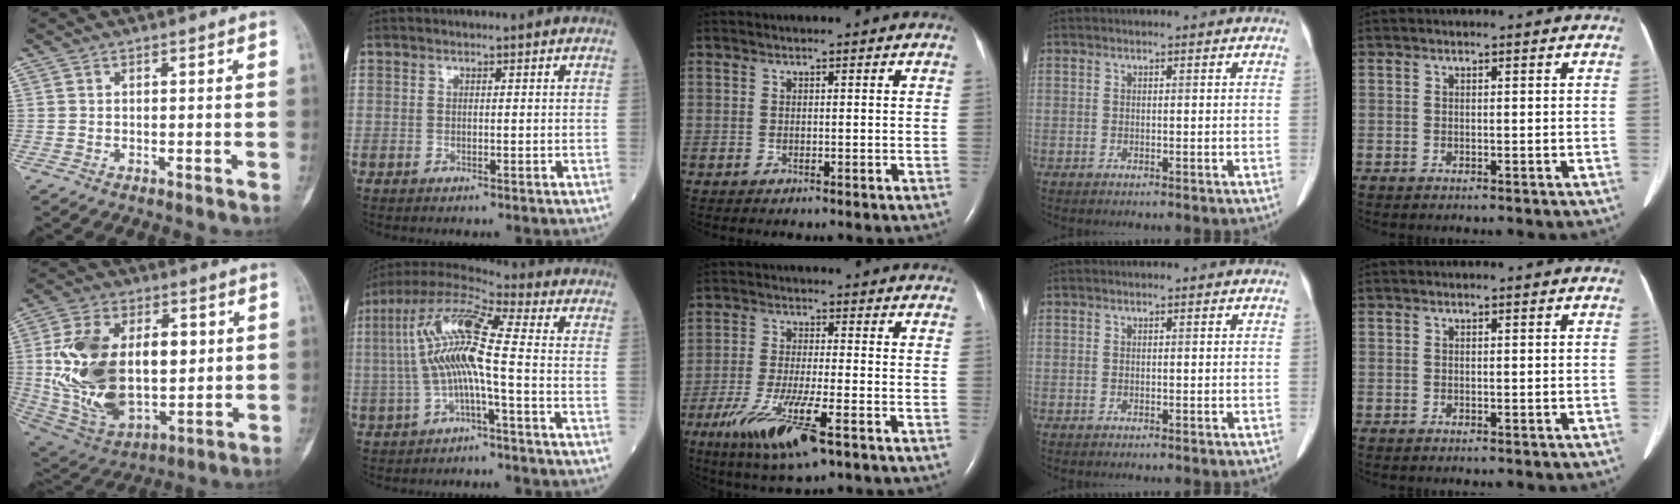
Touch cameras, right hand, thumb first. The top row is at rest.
{"thumb": {"total": 25.0, "force": [2.1, 15.0, 19.9], "torque": [-0.348, -0.008, 0.055]}, "index": {"total": 11.9, "force": [-0.6, 1.2, 11.8], "torque": [-0.244, 0.031, -0.019]}, "middle": {"total": 11.4, "force": [-6.0, 1.6, 9.6], "torque": [-0.191, -0.029, -0.100]}}